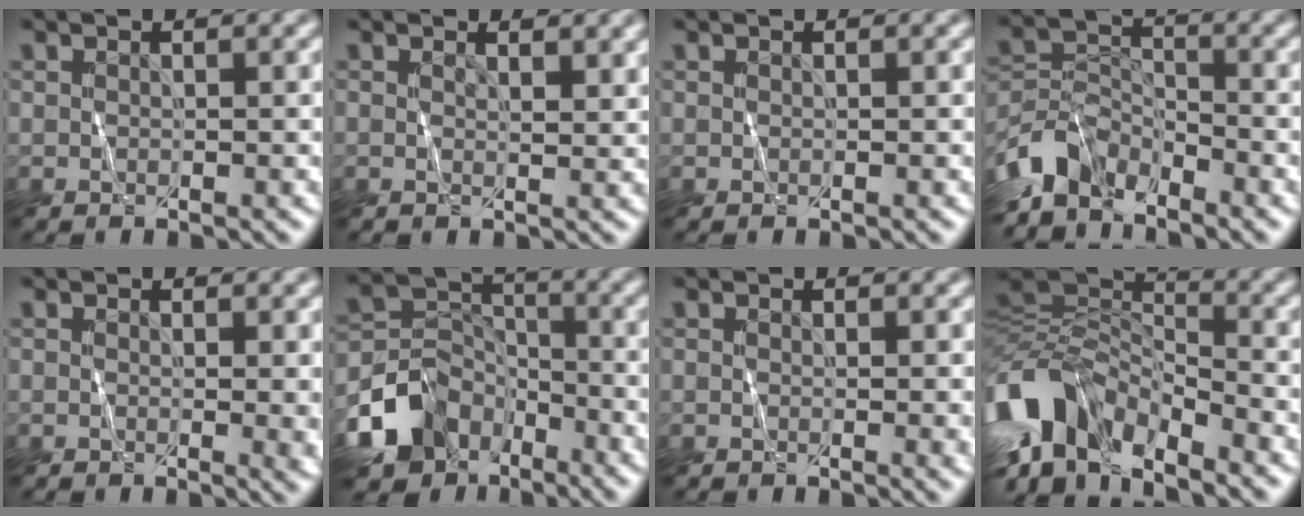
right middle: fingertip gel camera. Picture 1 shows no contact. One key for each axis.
{"total": 1.5, "fx": 0.8, "fy": 0.7, "fz": 1.0, "tx": -0.015, "ty": -0.002, "tz": 0.019}
{"total": 0.0}
{"total": 5.2, "fx": -4.3, "fy": 2.4, "fz": 1.7, "tx": -0.032, "ty": -0.002, "tz": -0.096}
{"total": 2.2, "fx": 0.2, "fy": 0.6, "fz": 2.1, "tx": -0.018, "ty": 0.001, "tz": 0.001}
{"total": 7.7, "fx": -4.8, "fy": 5.3, "fz": 2.7, "tx": -0.046, "ty": -0.002, "tz": -0.100}
{"total": 1.4, "fx": 0.2, "fy": 0.4, "fz": 1.4, "tx": -0.013, "ty": 0.000, "tz": 0.001}
{"total": 10.7, "fx": -6.0, "fy": 5.7, "fz": 6.9, "tx": -0.135, "ty": -0.010, "tz": -0.119}